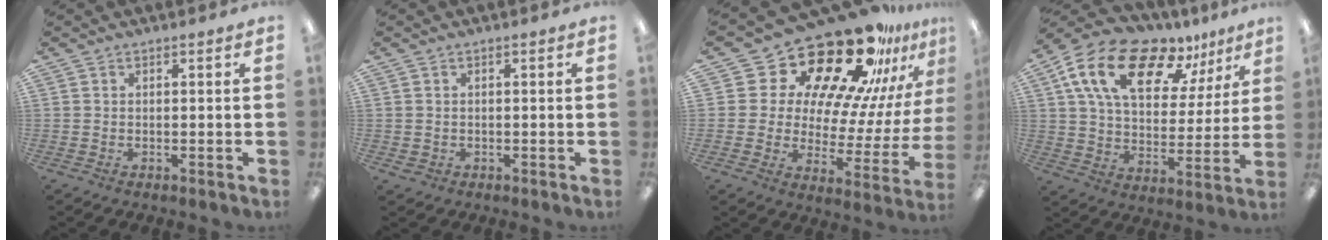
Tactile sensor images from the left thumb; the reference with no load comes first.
{"total": 0.9, "force": [-0.3, 0.9, -0.2], "torque": [0.001, 0.001, -0.008]}
{"total": 24.7, "force": [19.4, 10.6, 11.0], "torque": [-0.170, -0.153, 0.338]}
{"total": 19.3, "force": [12.1, 9.7, 11.5], "torque": [-0.206, -0.066, 0.213]}